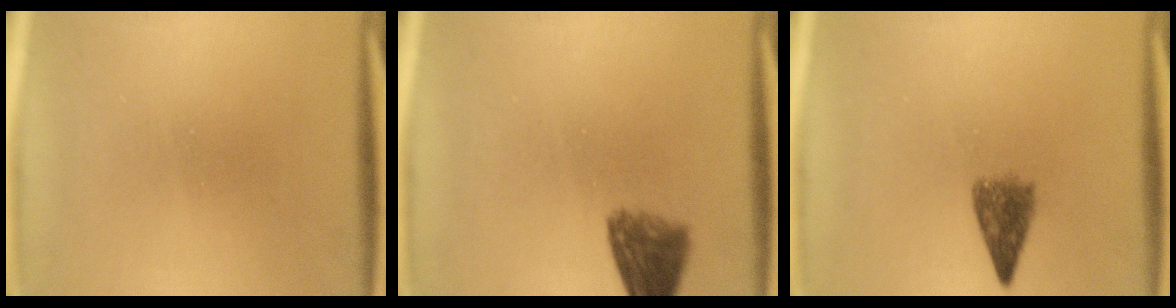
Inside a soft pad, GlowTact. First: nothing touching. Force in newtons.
{"total": 5.8}
{"total": 4.1}